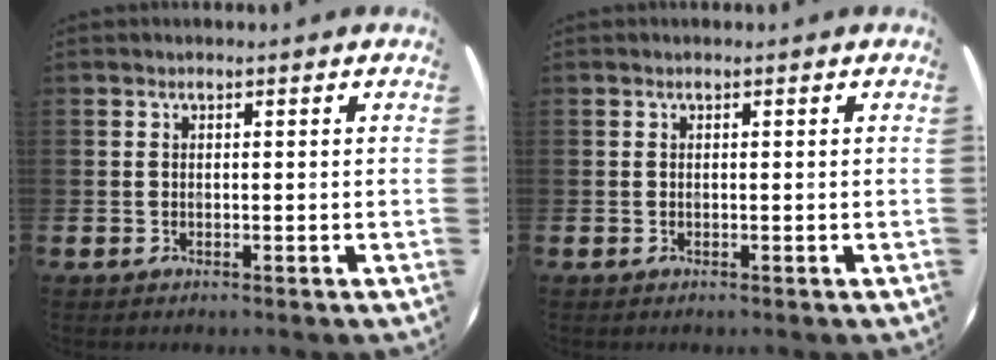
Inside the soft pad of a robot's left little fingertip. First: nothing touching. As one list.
[{"total": 0.0}]